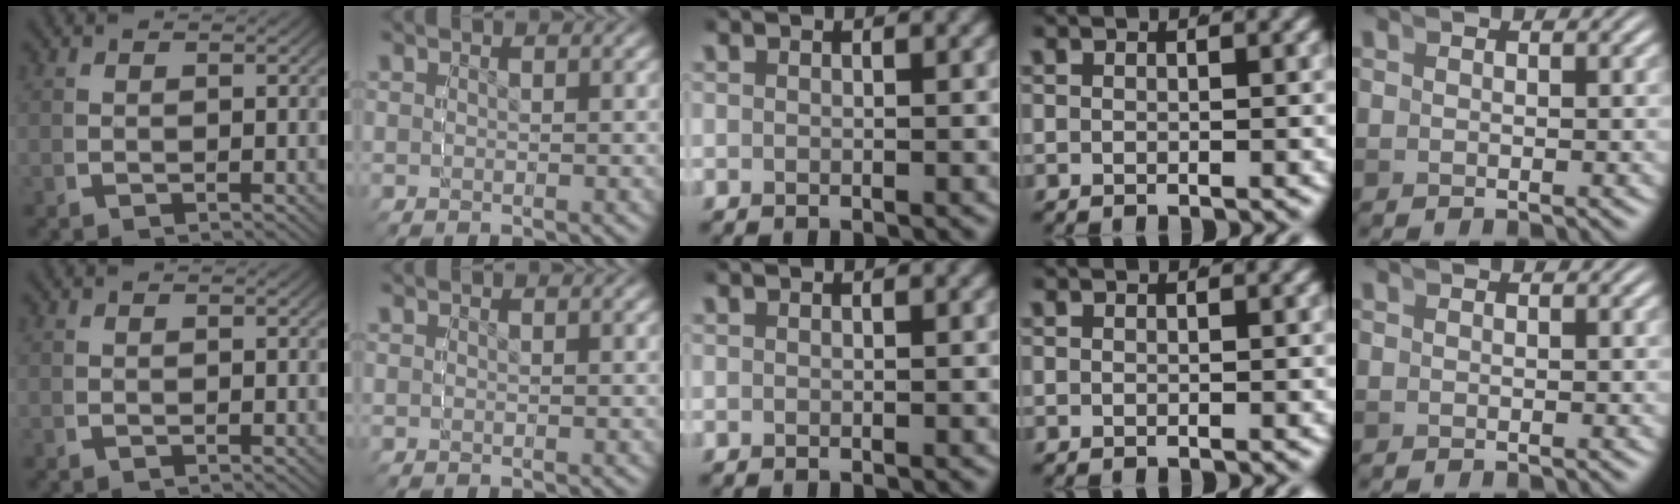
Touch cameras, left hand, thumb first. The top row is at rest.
{}